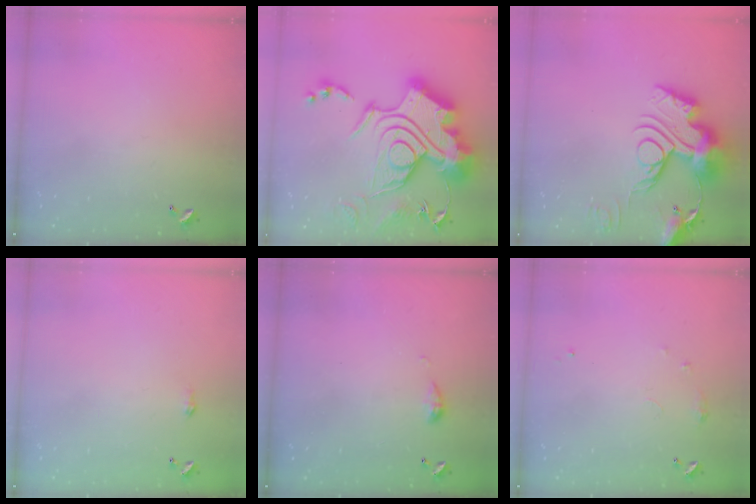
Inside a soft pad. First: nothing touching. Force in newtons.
{"total": 1.1, "press": 1.1, "slide": 0.0}
{"total": 18.7, "press": 18.6, "slide": 1.7}
{"total": 1.8, "press": 1.8, "slide": 0.3}
{"total": 4.0, "press": 4.0, "slide": 0.6}
{"total": 6.0, "press": 5.9, "slide": 0.8}